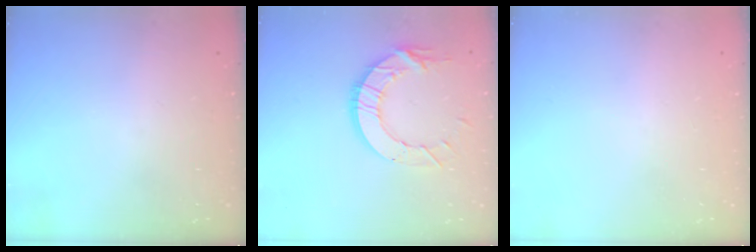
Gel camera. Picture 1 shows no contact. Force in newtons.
{"total": 12.2, "press": 12.2, "slide": 0.7}
{"total": 0.0}